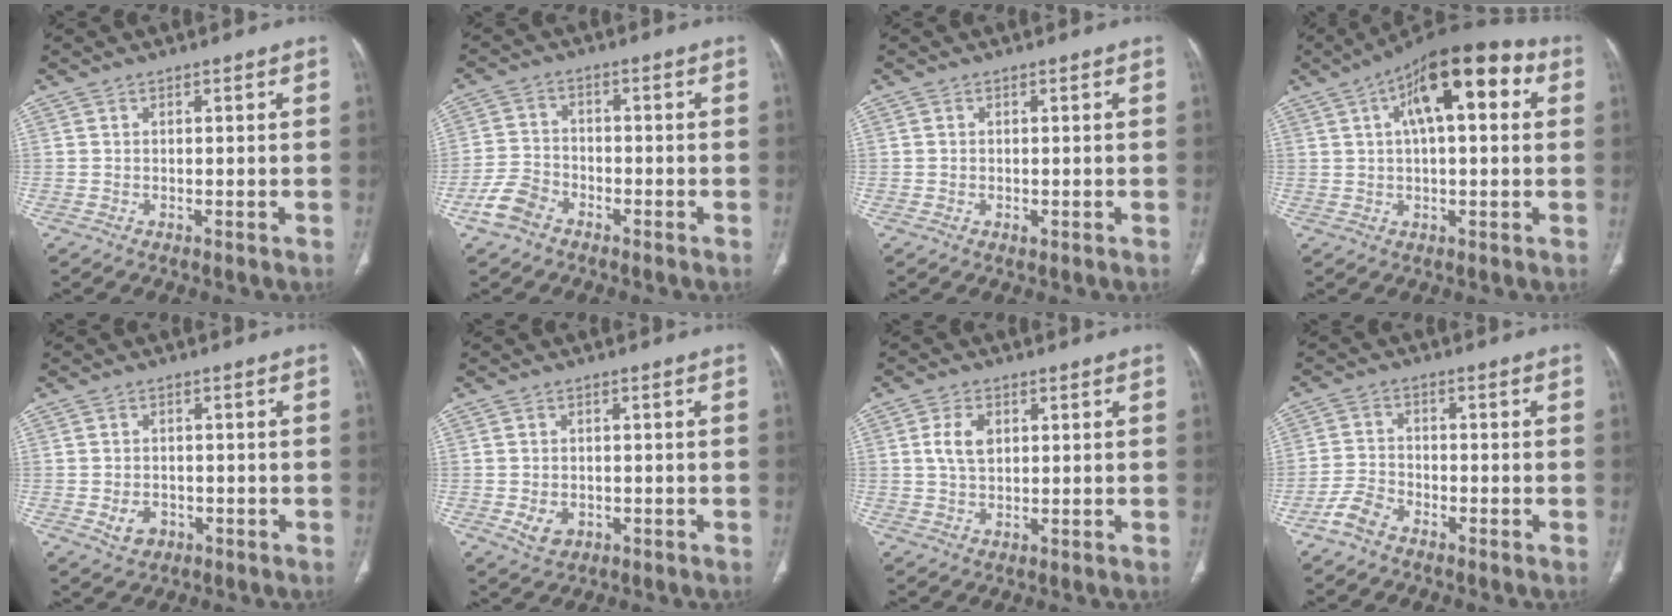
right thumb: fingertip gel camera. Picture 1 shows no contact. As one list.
[{"total": 6.1, "force": [-3.7, 4.1, 2.7], "torque": [-0.053, 0.021, -0.073]}, {"total": 0.9, "force": [-0.2, 0.7, 0.6], "torque": [-0.012, -0.002, -0.001]}, {"total": 16.2, "force": [5.2, 6.6, 13.8], "torque": [-0.182, 0.027, 0.071]}, {"total": 3.9, "force": [-1.3, 3.1, 2.1], "torque": [-0.028, 0.006, -0.013]}, {"total": 4.0, "force": [-1.1, 3.1, 2.3], "torque": [-0.032, 0.003, -0.008]}, {"total": 4.8, "force": [1.2, 3.0, 3.6], "torque": [-0.068, 0.000, 0.023]}, {"total": 4.3, "force": [-3.2, 2.1, 2.0], "torque": [-0.041, 0.016, -0.067]}]